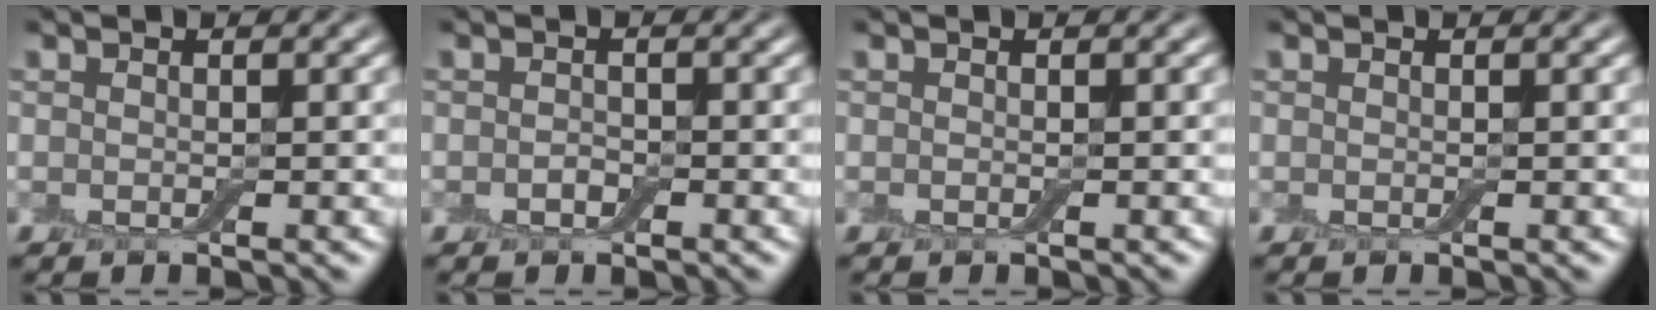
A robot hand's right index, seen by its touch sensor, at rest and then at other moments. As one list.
[{"total": 0.7, "force": [-0.3, 0.5, 0.4], "torque": [-0.009, 0.000, -0.006]}, {"total": 0.0}, {"total": 0.0}]